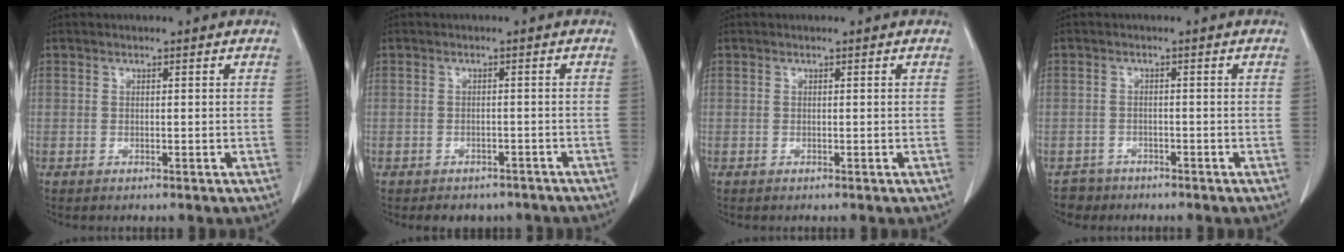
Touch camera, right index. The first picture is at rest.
{"total": 5.6, "force": [-4.7, 3.0, 0.9], "torque": [-0.006, 0.012, -0.049]}
{"total": 0.0}
{"total": 2.6, "force": [-2.0, 1.6, -0.7], "torque": [0.004, 0.007, -0.033]}